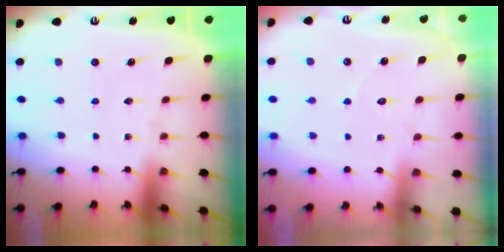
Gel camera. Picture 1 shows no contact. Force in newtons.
{"total": 5.8, "press": 5.8, "slide": 0.8}